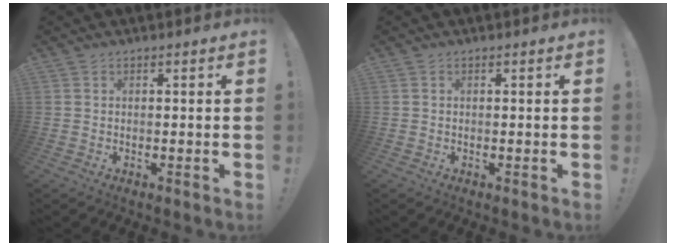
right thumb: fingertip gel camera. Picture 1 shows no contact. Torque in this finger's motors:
{"motor_torque": [0.14, 0.01, 0.37, 0.14, 0.00]}